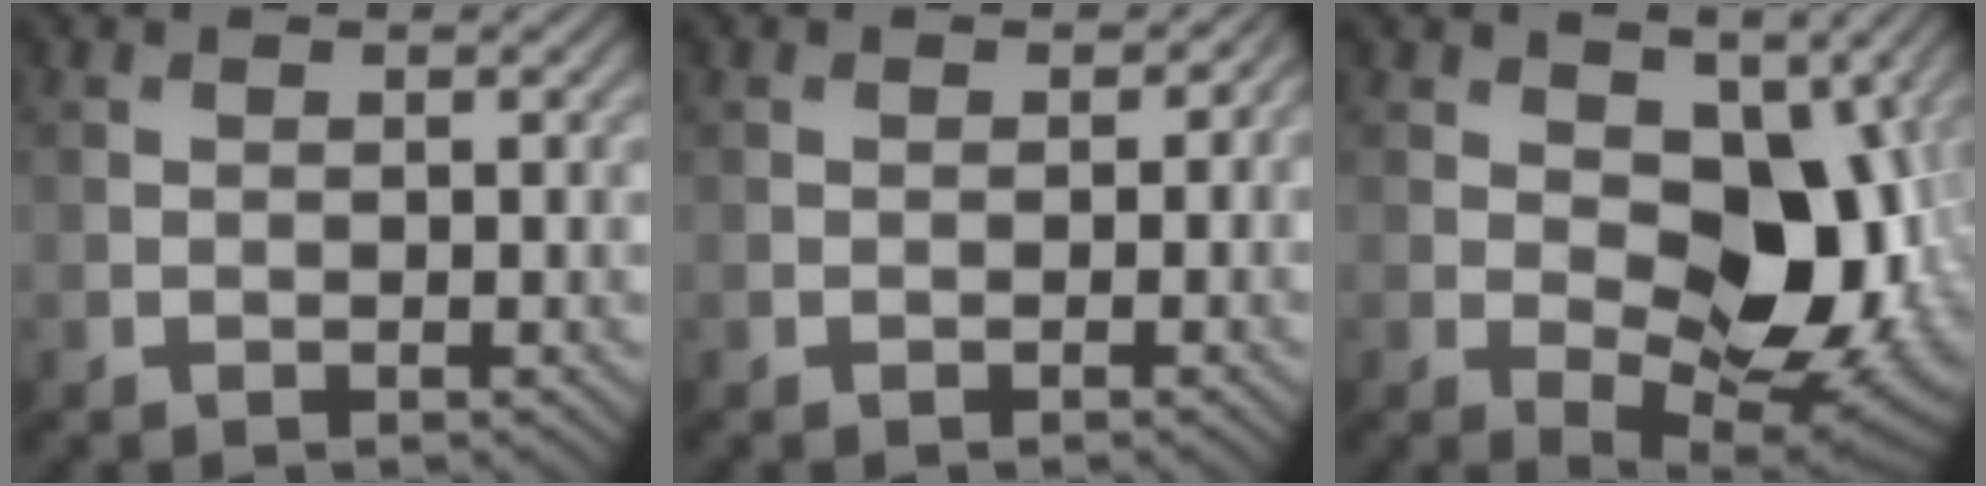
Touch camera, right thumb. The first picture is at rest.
{"total": 0.9, "force": [-0.2, 0.8, 0.2], "torque": [0.000, -0.008, -0.004]}
{"total": 13.0, "force": [1.0, 7.9, 10.3], "torque": [-0.142, -0.015, 0.020]}